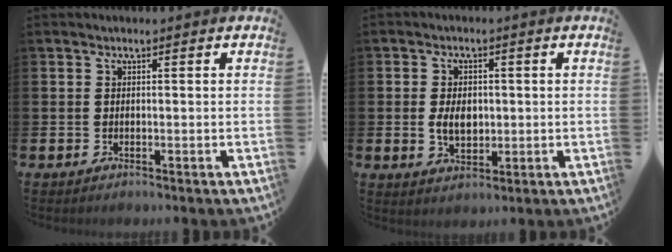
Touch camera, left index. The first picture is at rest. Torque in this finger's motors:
{"motor_torque": [0.89, -0.22, 0.19, 0.15]}